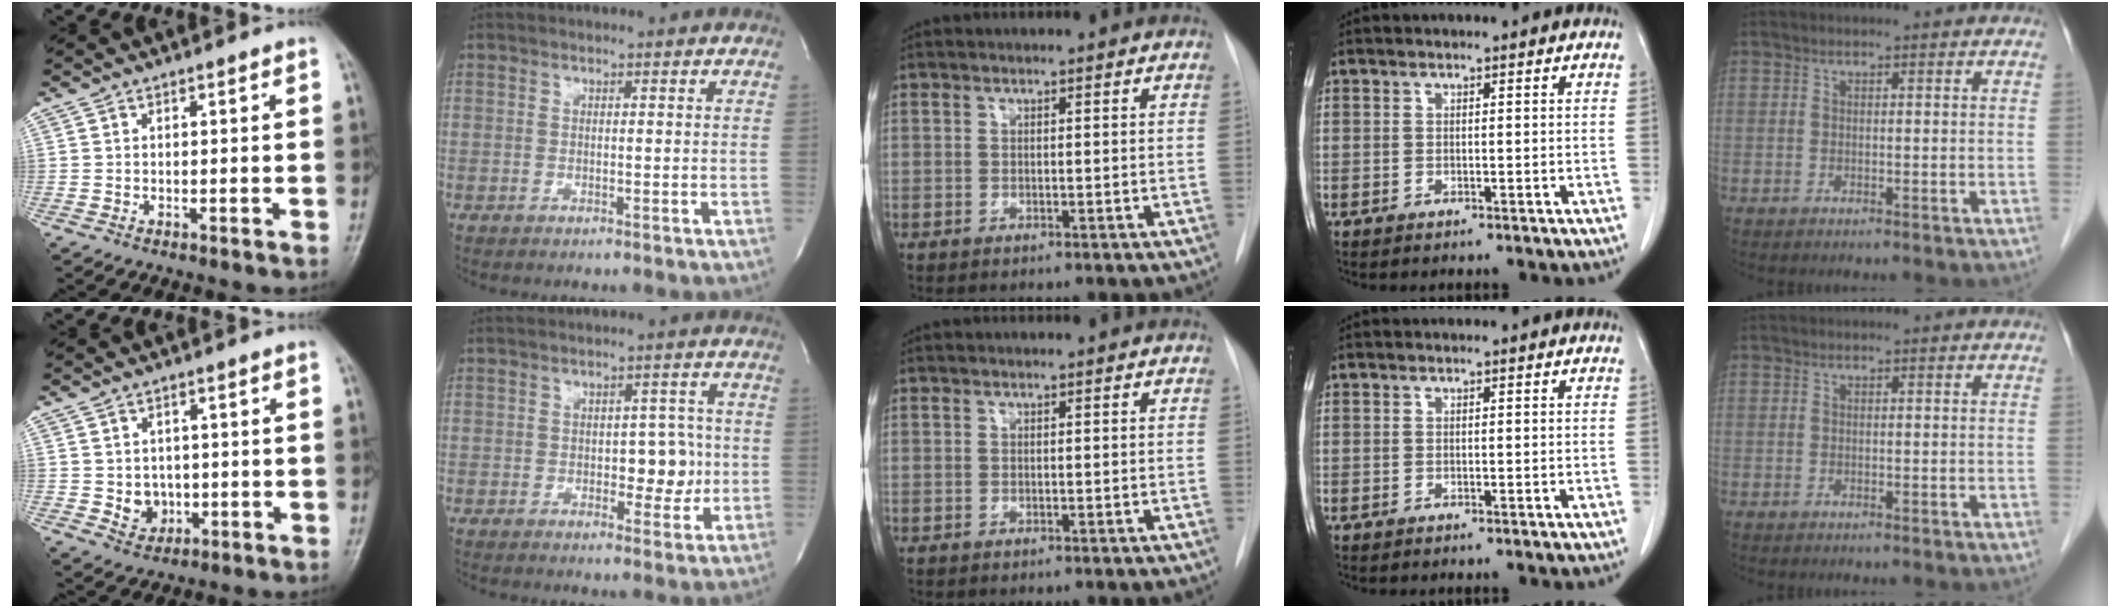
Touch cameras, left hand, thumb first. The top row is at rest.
{"thumb": {"total": 4.8, "force": [-0.4, 4.1, 2.3], "torque": [-0.015, 0.002, 0.003]}, "index": {"total": 5.2, "force": [-0.7, 2.9, 4.3], "torque": [-0.046, 0.006, -0.007]}}